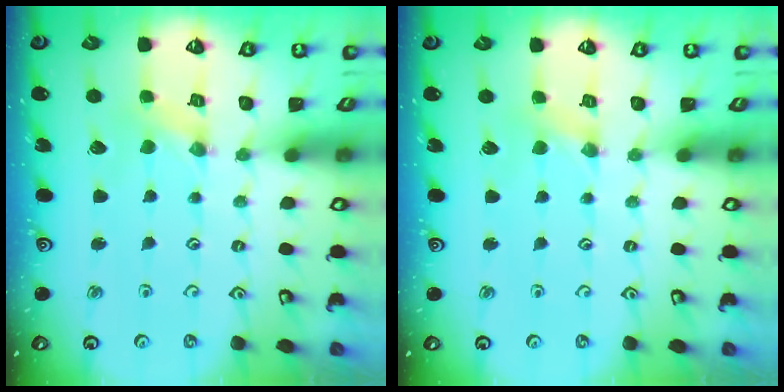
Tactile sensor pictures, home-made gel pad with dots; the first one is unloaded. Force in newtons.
{"total": 2.5, "press": 2.4, "slide": 0.4}